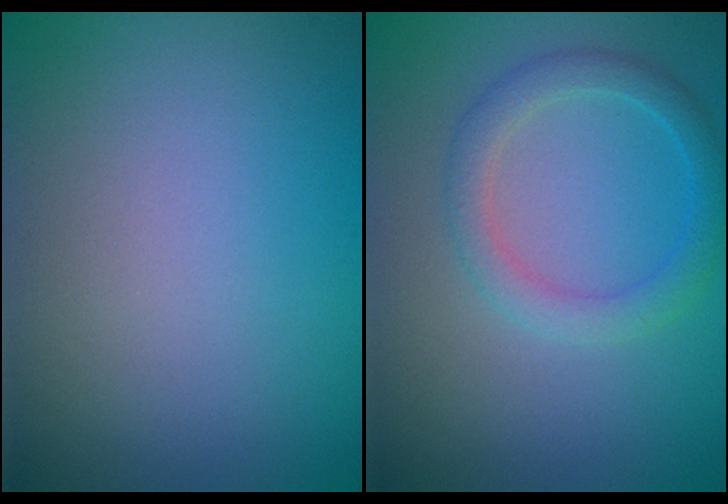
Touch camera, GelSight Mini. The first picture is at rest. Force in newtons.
{"total": 2.6, "press": 2.6, "slide": 0.2}